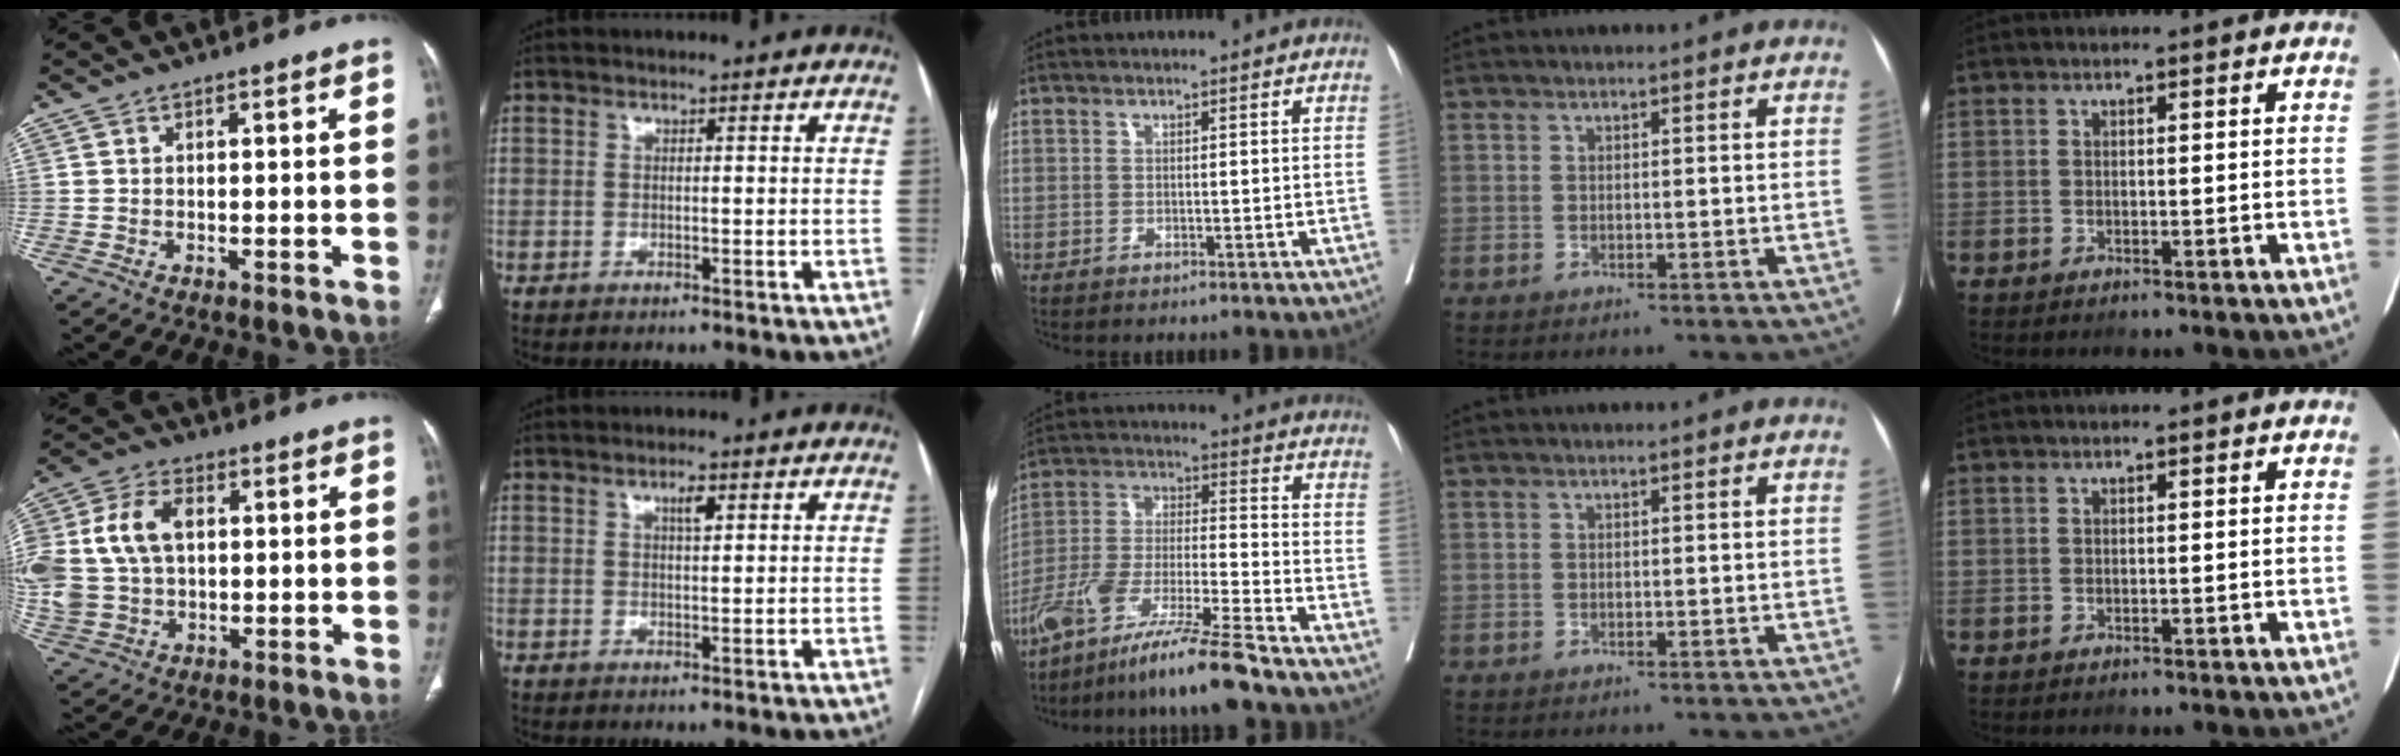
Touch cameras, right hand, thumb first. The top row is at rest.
{"thumb": {"total": 16.5, "force": [2.1, 11.5, 11.6], "torque": [-0.263, 0.015, 0.045]}, "index": {"total": 2.0, "force": [0.9, 0.5, 1.7], "torque": [-0.028, 0.001, 0.015]}, "middle": {"total": 14.1, "force": [-10.9, -0.1, 9.0], "torque": [-0.172, -0.013, -0.201]}}